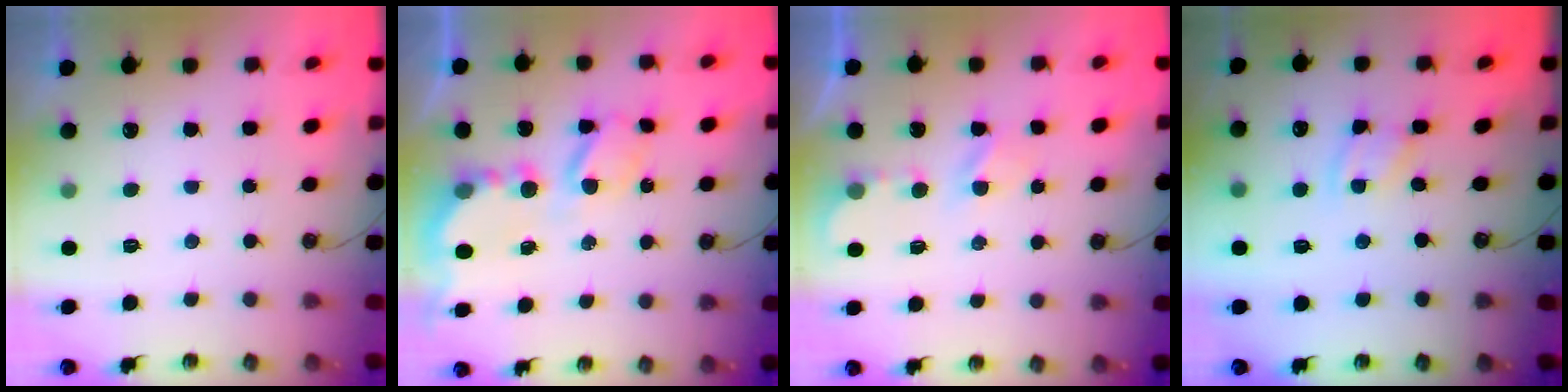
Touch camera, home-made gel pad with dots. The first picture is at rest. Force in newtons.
{"total": 7.3, "press": 7.2, "slide": 0.6}
{"total": 3.2, "press": 3.2, "slide": 0.4}
{"total": 1.9, "press": 1.9, "slide": 0.3}